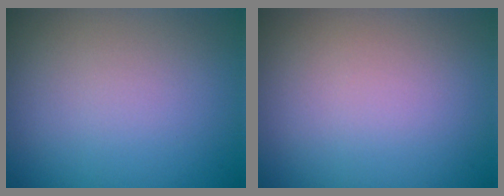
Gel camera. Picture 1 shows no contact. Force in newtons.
{"total": 0.0}